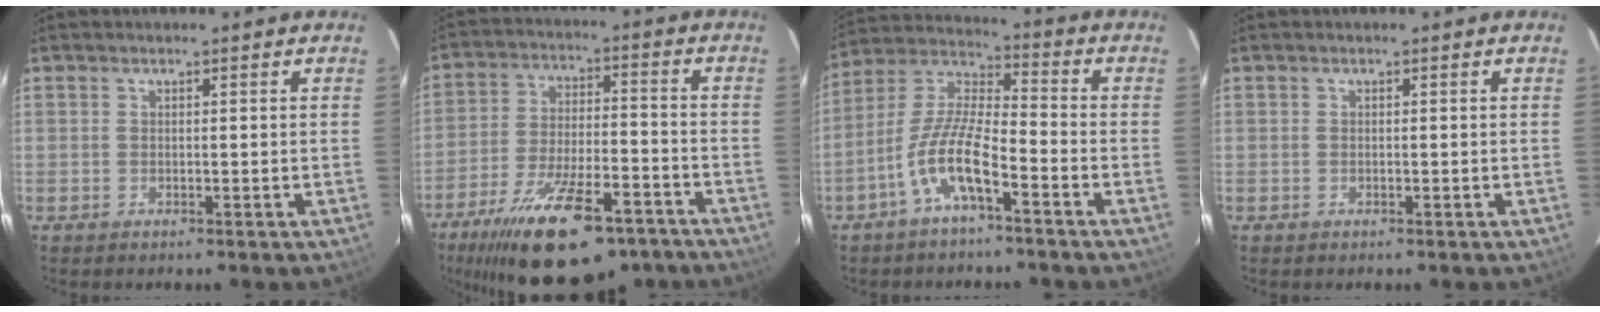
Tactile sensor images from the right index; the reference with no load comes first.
{"total": 23.5, "force": [-16.3, 8.5, 14.7], "torque": [-0.270, -0.031, -0.244]}
{"total": 10.3, "force": [-5.5, 2.3, 8.4], "torque": [-0.182, 0.005, -0.106]}
{"total": 0.0}